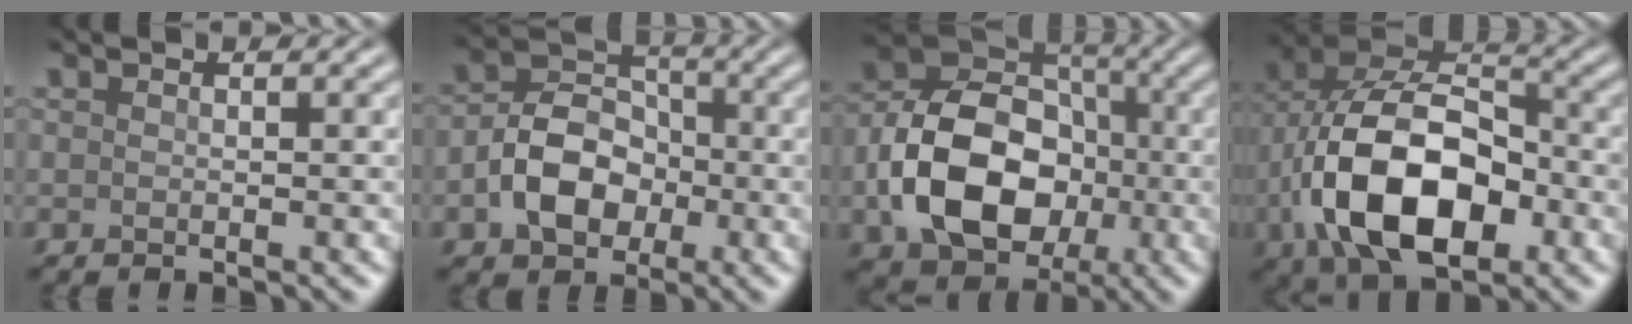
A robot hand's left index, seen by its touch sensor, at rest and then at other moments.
{"total": 5.8, "force": [-1.5, 4.4, 3.6], "torque": [-0.062, 0.006, -0.031]}
{"total": 11.3, "force": [-2.4, 8.4, 7.2], "torque": [-0.137, 0.003, -0.048]}
{"total": 13.3, "force": [-3.7, 7.8, 10.1], "torque": [-0.197, -0.004, -0.080]}